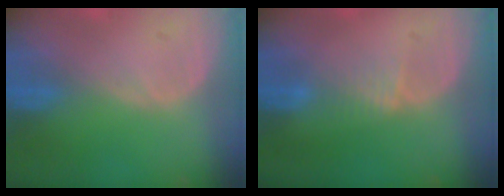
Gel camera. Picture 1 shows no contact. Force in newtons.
{"total": 1.9, "press": 1.9, "slide": 0.2}